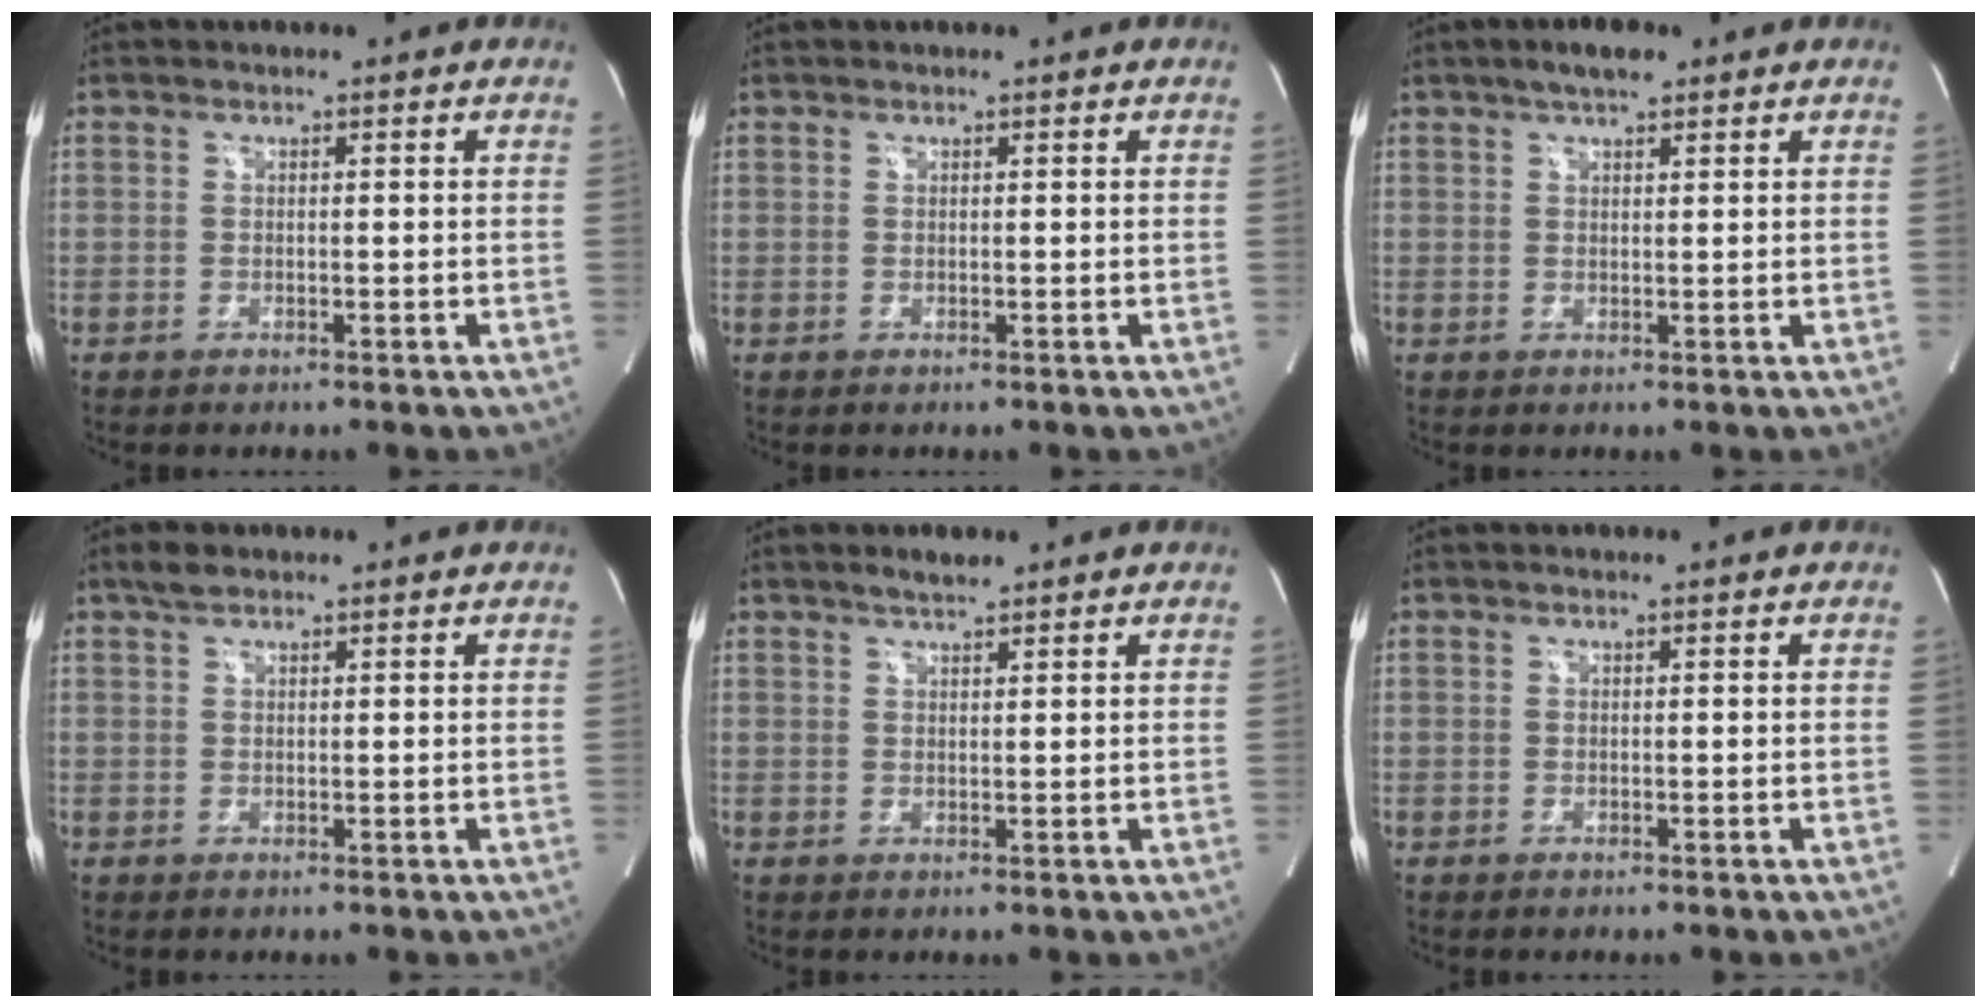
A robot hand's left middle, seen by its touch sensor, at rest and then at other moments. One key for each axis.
{"total": 0.0}
{"total": 3.8, "fx": 2.7, "fy": 1.0, "fz": 2.4, "tx": -0.048, "ty": 0.009, "tz": 0.045}
{"total": 2.0, "fx": 1.5, "fy": 0.8, "fz": 0.9, "tx": -0.026, "ty": 0.010, "tz": 0.028}
{"total": 2.3, "fx": 2.0, "fy": 0.3, "fz": 1.1, "tx": -0.030, "ty": 0.005, "tz": 0.036}
{"total": 0.0}